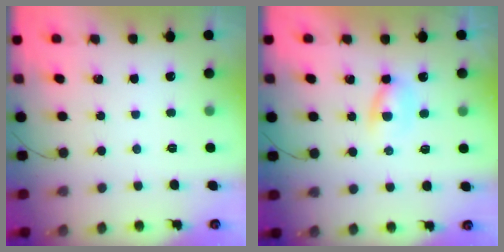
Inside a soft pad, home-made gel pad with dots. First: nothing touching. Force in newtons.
{"total": 3.3, "press": 3.1, "slide": 1.2}